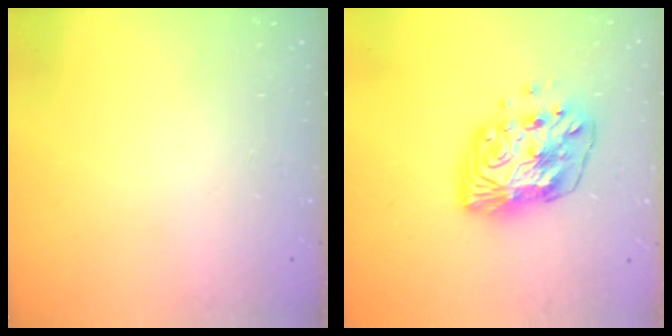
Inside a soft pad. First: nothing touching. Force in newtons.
{"total": 12.2, "press": 12.1, "slide": 1.1}